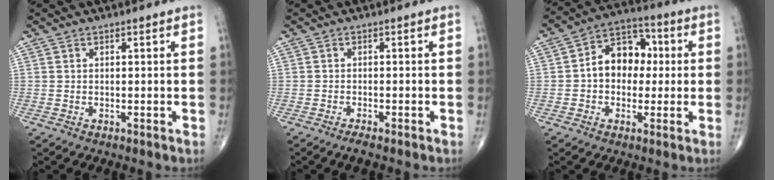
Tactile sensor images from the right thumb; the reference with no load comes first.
{"total": 1.4, "force": [-1.2, 0.1, 0.9], "torque": [-0.025, 0.002, -0.023]}
{"total": 11.0, "force": [0.5, 8.1, 7.3], "torque": [-0.080, 0.031, -0.004]}